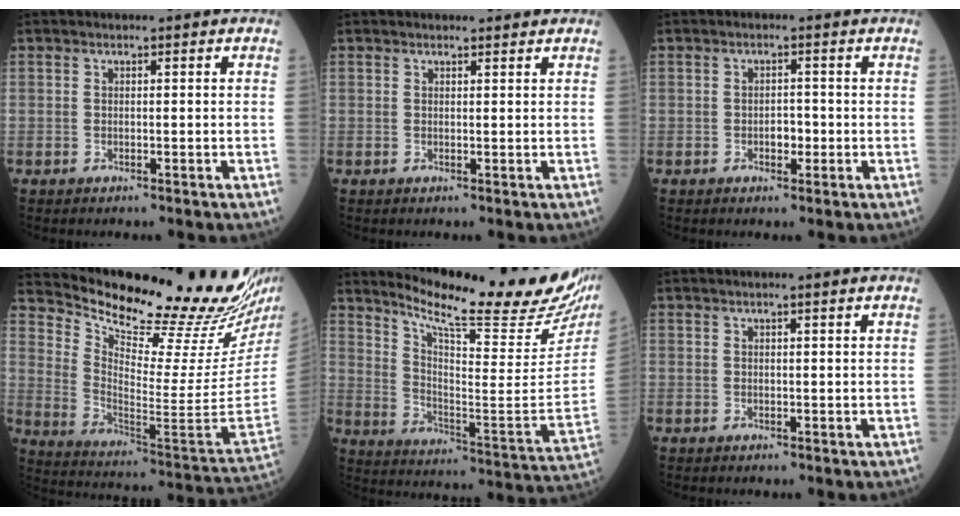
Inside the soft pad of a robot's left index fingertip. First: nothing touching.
{"total": 1.5, "force": [1.4, 0.3, 0.0], "torque": [-0.007, 0.000, 0.017]}
{"total": 2.0, "force": [-0.8, 1.2, 1.3], "torque": [-0.018, 0.001, -0.012]}
{"total": 25.5, "force": [23.4, -0.4, 10.2], "torque": [-0.177, -0.133, 0.329]}
{"total": 25.1, "force": [22.1, 1.2, 11.8], "torque": [-0.195, -0.103, 0.299]}
{"total": 1.2, "force": [0.7, -0.2, 0.9], "torque": [-0.019, 0.003, 0.012]}